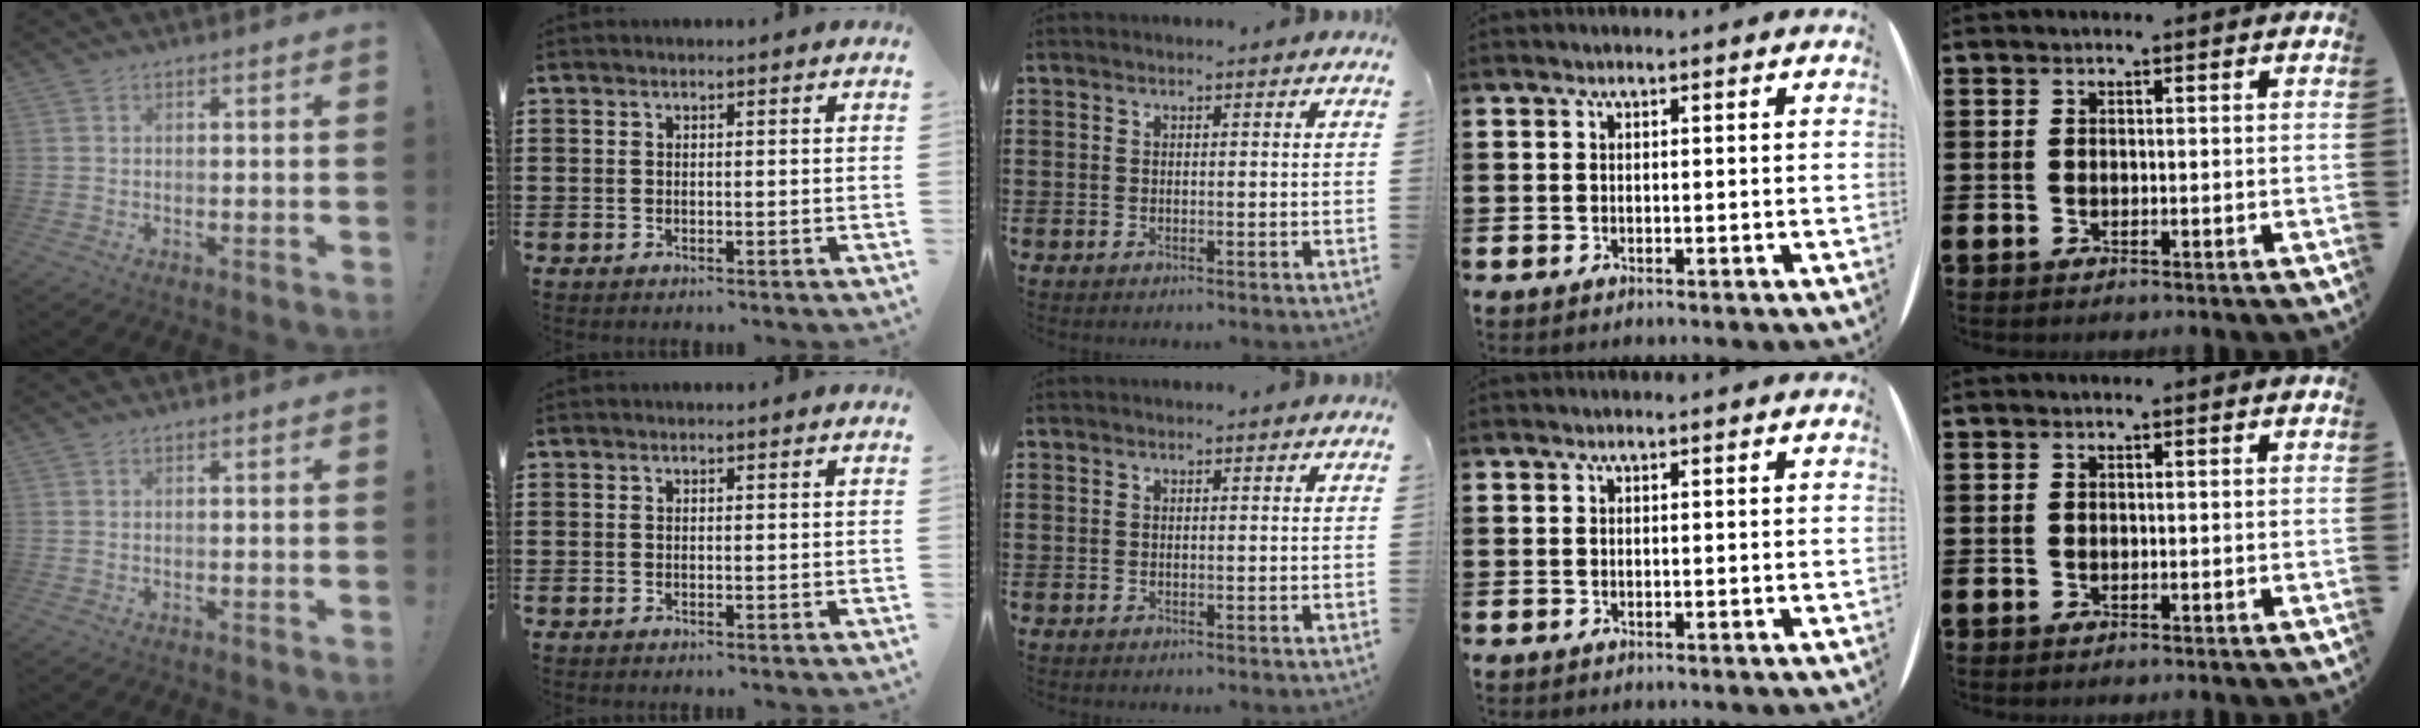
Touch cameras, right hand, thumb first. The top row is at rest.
{}